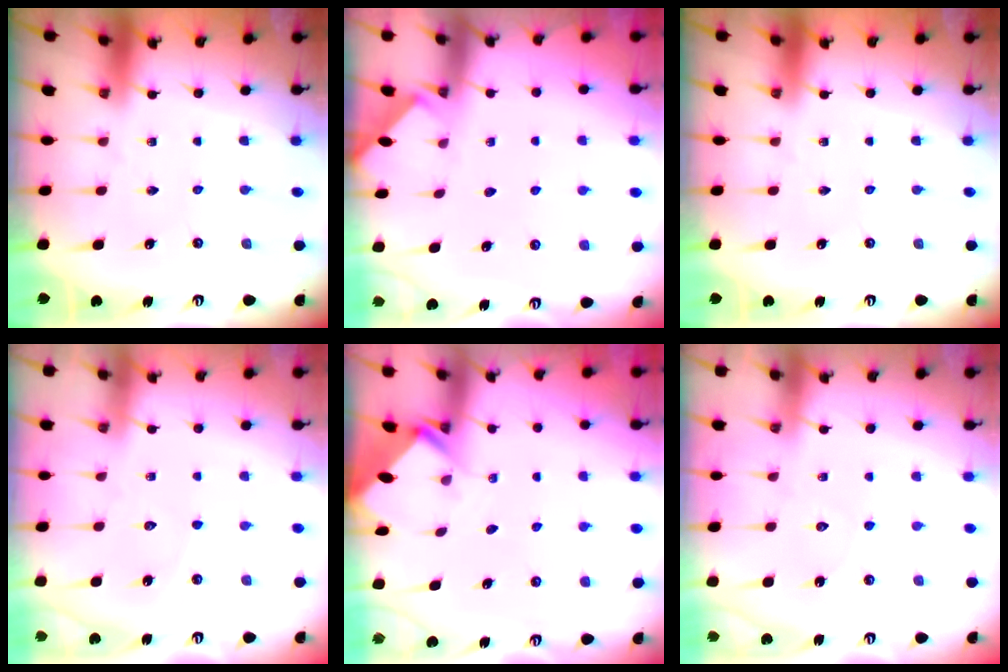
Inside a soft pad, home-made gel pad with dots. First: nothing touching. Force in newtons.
{"total": 1.3, "press": 1.3, "slide": 0.3}
{"total": 0.0}
{"total": 3.1, "press": 3.1, "slide": 0.3}
{"total": 2.6, "press": 2.6, "slide": 0.2}
{"total": 5.4, "press": 5.4, "slide": 0.7}